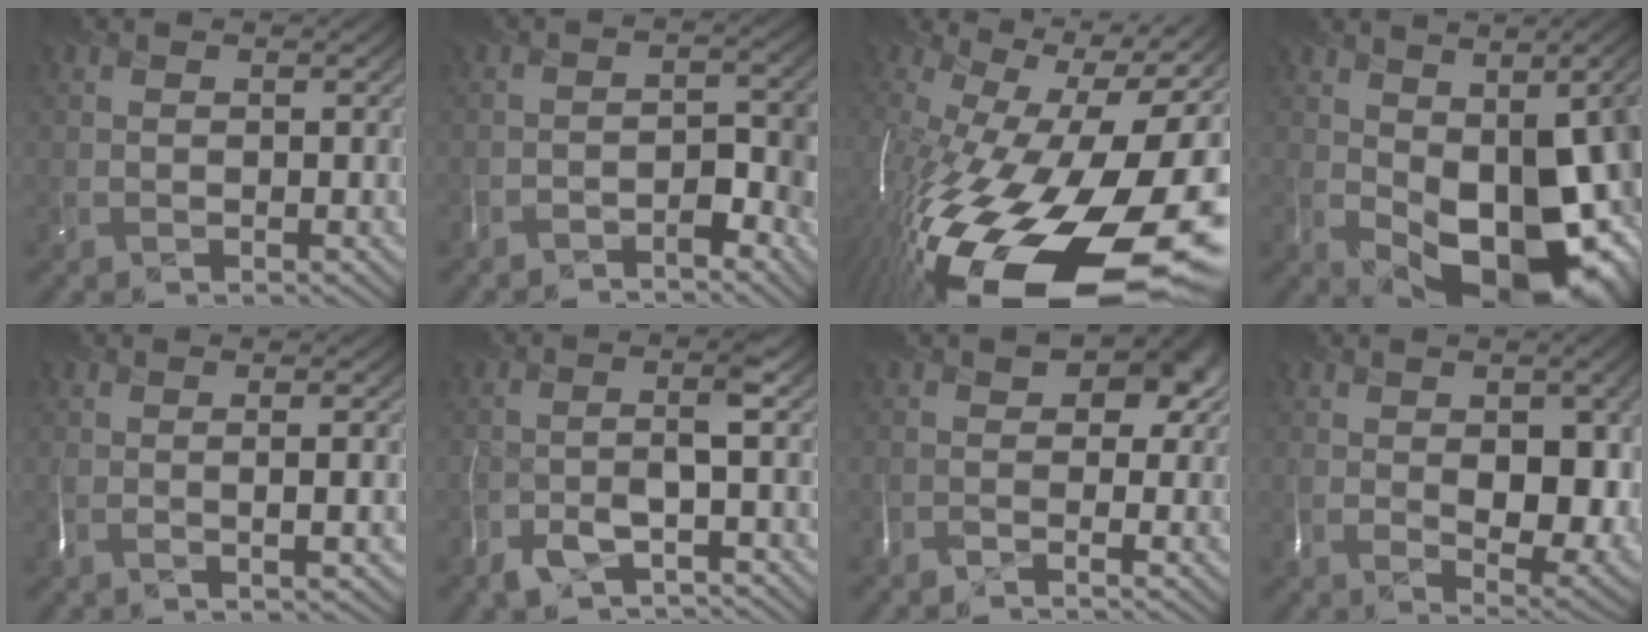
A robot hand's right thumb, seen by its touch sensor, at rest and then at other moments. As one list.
[{"total": 3.9, "force": [-3.8, 0.2, 1.1], "torque": [-0.002, 0.005, -0.057]}, {"total": 22.1, "force": [-9.3, 9.3, 17.8], "torque": [-0.327, -0.049, -0.138]}, {"total": 14.9, "force": [-2.7, 8.0, 12.3], "torque": [-0.161, -0.043, -0.005]}, {"total": 2.6, "force": [-0.5, -0.3, 2.5], "torque": [-0.032, 0.005, -0.014]}, {"total": 3.6, "force": [-2.7, -0.2, 2.5], "torque": [-0.035, 0.005, -0.060]}, {"total": 4.3, "force": [-0.6, 2.6, 3.5], "torque": [-0.038, 0.003, -0.018]}, {"total": 9.3, "force": [-0.6, 4.9, 8.0], "torque": [-0.119, -0.018, 0.008]}]